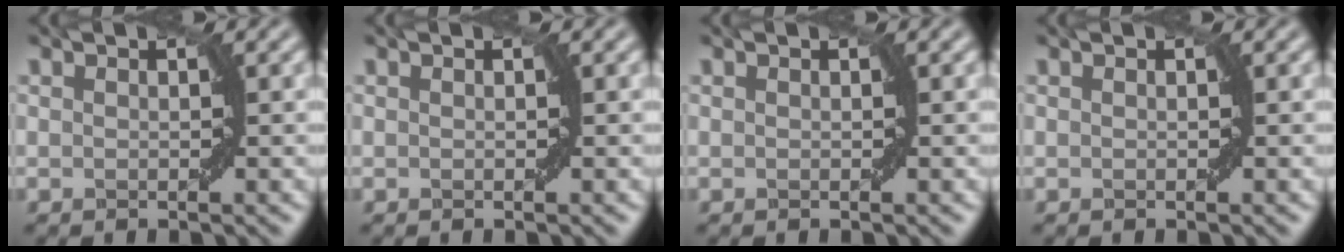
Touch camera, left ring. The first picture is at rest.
{"total": 0.0}
{"total": 0.0}
{"total": 0.0}